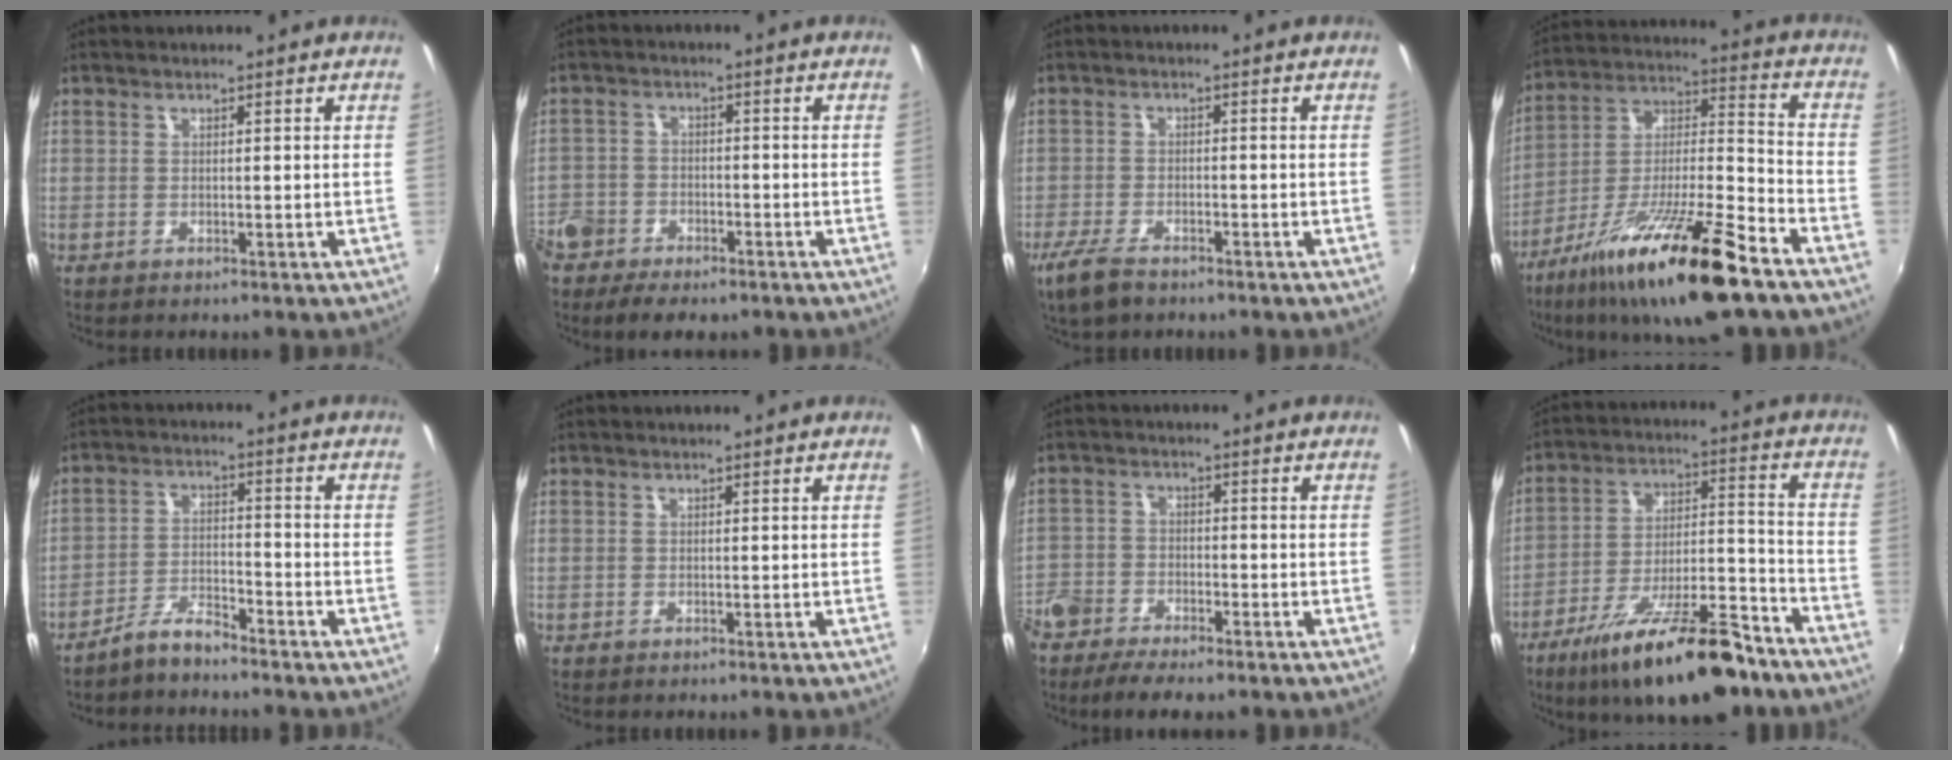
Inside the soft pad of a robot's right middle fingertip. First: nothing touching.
{"total": 10.3, "force": [-7.1, 6.1, 4.3], "torque": [-0.126, -0.012, -0.130]}
{"total": 6.4, "force": [-4.7, 2.4, 3.8], "torque": [-0.104, -0.019, -0.092]}
{"total": 21.5, "force": [-13.6, 3.3, 16.4], "torque": [-0.288, -0.019, -0.240]}
{"total": 5.2, "force": [-4.7, 1.0, 2.1], "torque": [-0.051, 0.008, -0.086]}
{"total": 0.0}
{"total": 8.4, "force": [-6.5, 3.6, 3.8], "torque": [-0.104, -0.016, -0.129]}
{"total": 21.4, "force": [-15.4, 5.9, 13.6], "torque": [-0.235, -0.019, -0.237]}